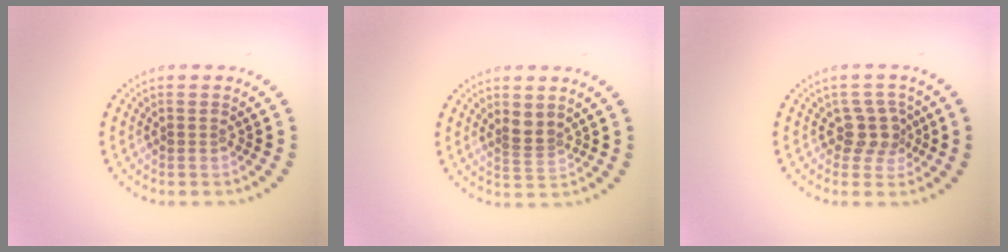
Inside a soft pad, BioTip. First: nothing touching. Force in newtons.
{"total": 1.6, "press": 1.1, "slide": 1.1}
{"total": 2.4, "press": 2.0, "slide": 1.4}